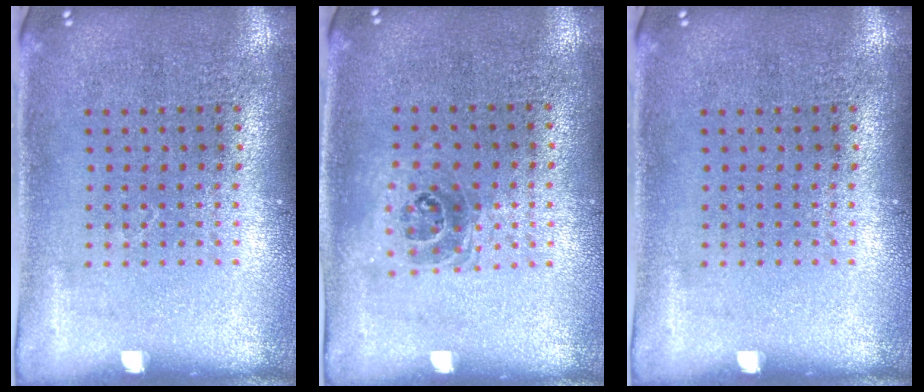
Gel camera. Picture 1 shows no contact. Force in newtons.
{"total": 1.0, "press": 0.9, "slide": 0.4}
{"total": 0.0}